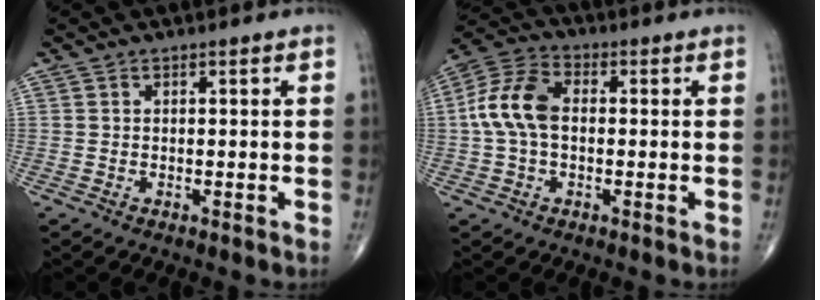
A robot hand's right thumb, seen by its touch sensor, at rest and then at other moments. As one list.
[{"total": 10.3, "force": [0.3, 6.5, 8.0], "torque": [-0.167, 0.030, -0.003]}]